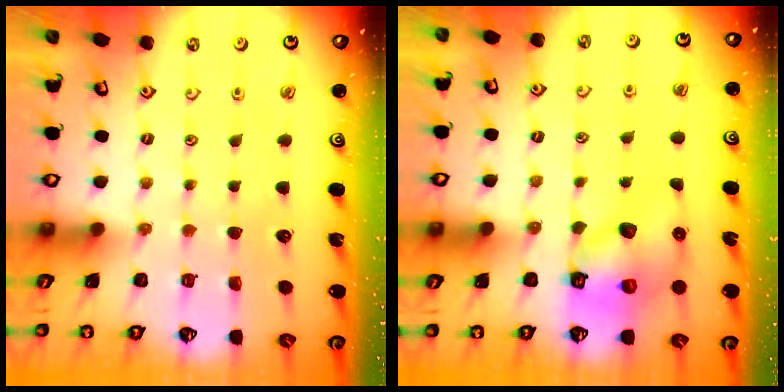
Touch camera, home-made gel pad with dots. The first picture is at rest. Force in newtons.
{"total": 9.4, "press": 9.3, "slide": 1.5}